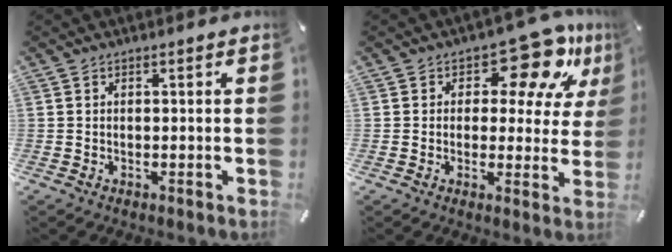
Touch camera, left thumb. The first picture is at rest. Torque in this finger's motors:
{"motor_torque": [1.35, 1.30, 0.79, -0.81, 0.15]}